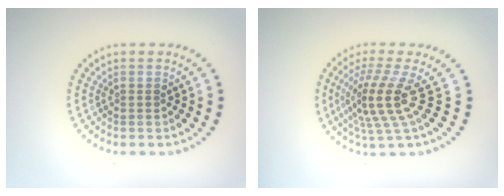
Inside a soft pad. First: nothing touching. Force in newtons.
{"total": 4.6, "press": 3.1, "slide": 3.3}